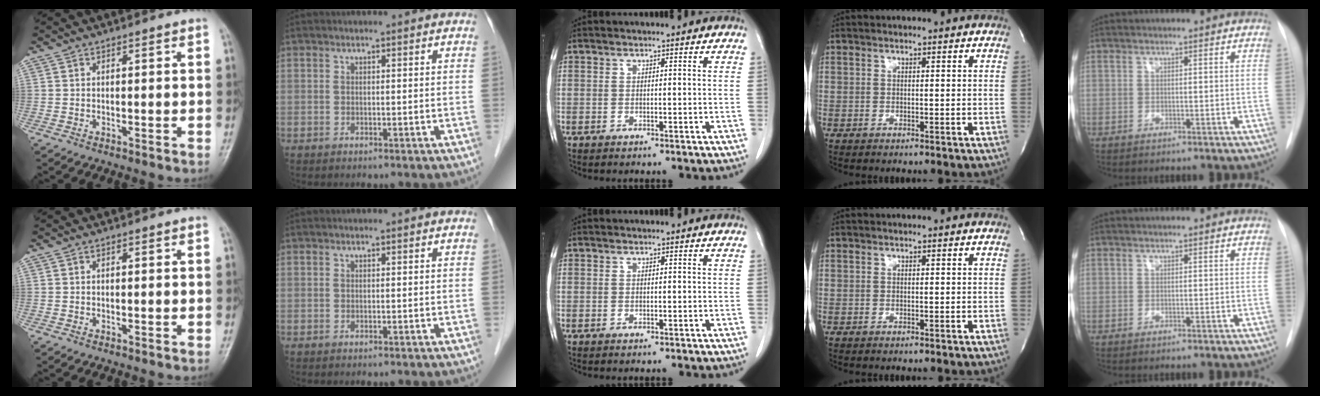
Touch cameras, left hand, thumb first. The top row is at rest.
{}